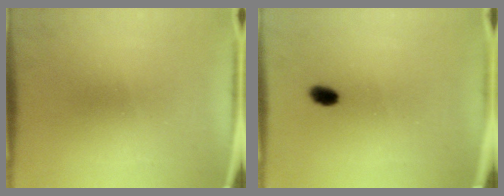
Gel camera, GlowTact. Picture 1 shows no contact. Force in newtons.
{"total": 2.5}